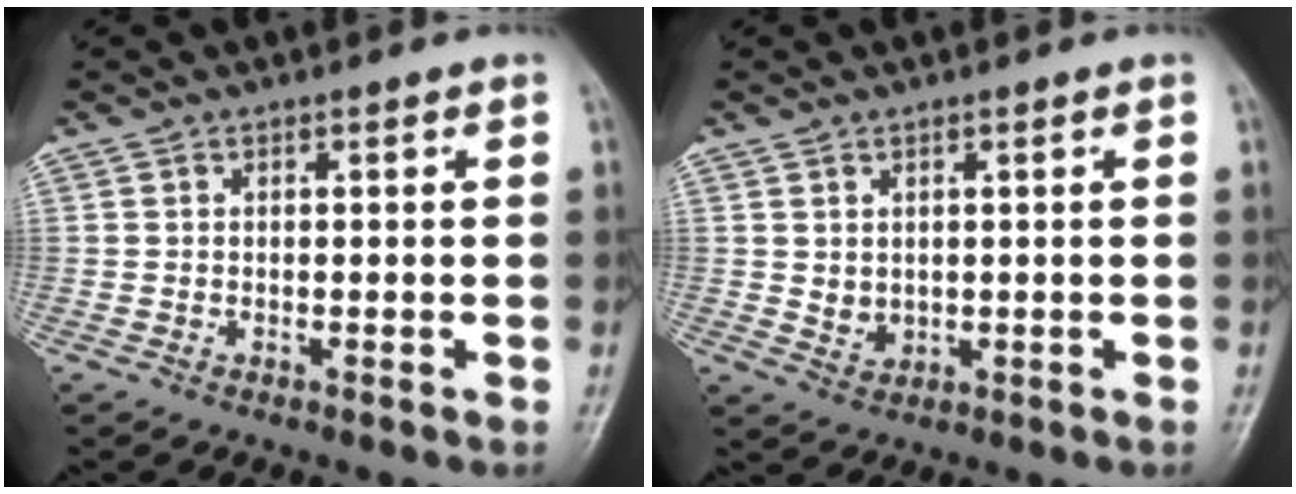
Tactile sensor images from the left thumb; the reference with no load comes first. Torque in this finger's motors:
{"motor_torque": [-0.09, 0.11, 0.10, -0.03, 0.00]}